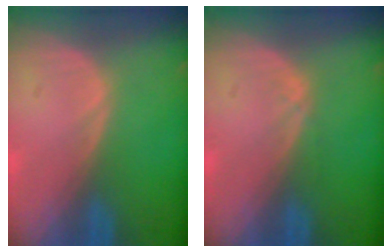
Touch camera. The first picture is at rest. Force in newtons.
{"total": 0.7, "press": 0.6, "slide": 0.2}